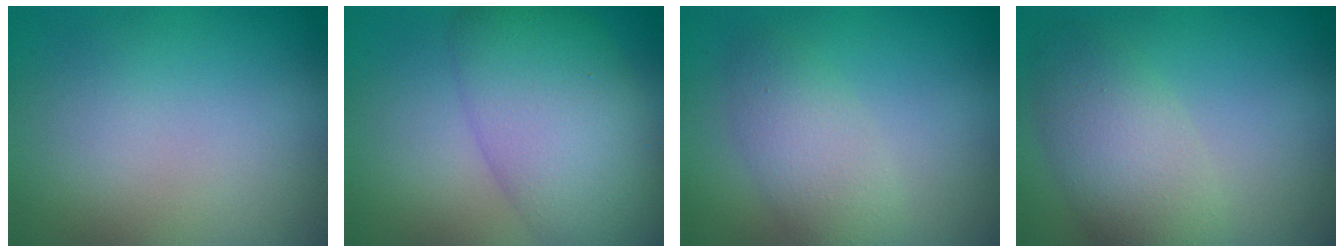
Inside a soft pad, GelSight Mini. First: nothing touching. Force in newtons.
{"total": 8.5, "press": 8.5, "slide": 0.5}
{"total": 3.1, "press": 3.1, "slide": 0.0}
{"total": 4.6, "press": 4.6, "slide": 0.2}